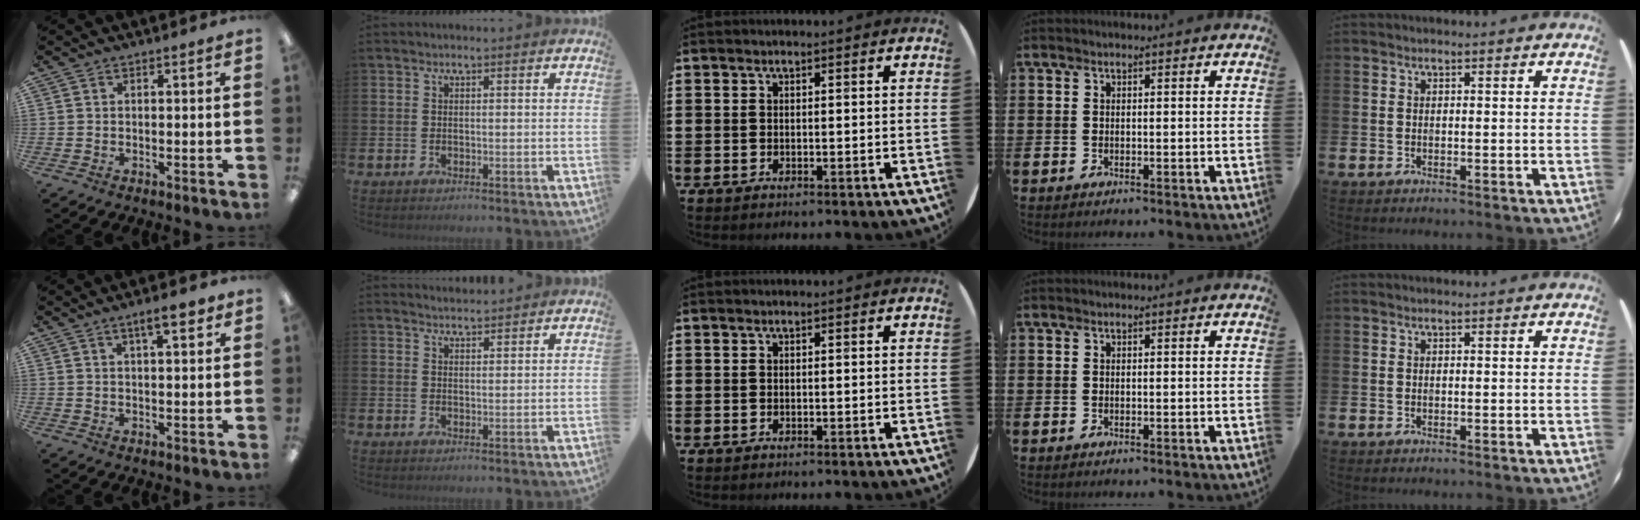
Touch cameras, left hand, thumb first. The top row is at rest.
{"thumb": {"total": 5.7, "force": [3.3, 1.7, 4.3], "torque": [-0.059, -0.009, 0.050]}, "index": {"total": 2.8, "force": [2.8, 0.3, -0.1], "torque": [-0.002, -0.015, 0.051]}}